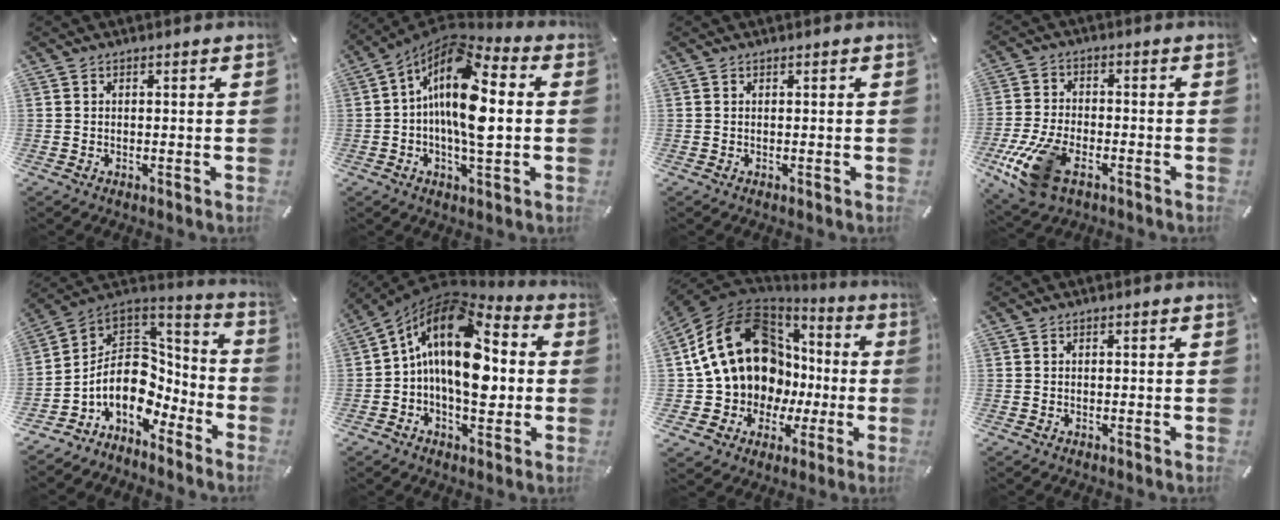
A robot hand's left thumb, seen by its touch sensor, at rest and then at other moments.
{"total": 16.9, "force": [1.4, 7.2, 15.2], "torque": [-0.295, -0.024, 0.020]}
{"total": 0.0}
{"total": 13.9, "force": [-6.3, 7.4, 9.9], "torque": [-0.216, 0.014, -0.109]}
{"total": 13.9, "force": [-2.6, 10.8, 8.4], "torque": [-0.169, -0.021, -0.047]}
{"total": 19.3, "force": [1.7, 11.3, 15.6], "torque": [-0.283, -0.018, 0.018]}
{"total": 22.7, "force": [5.6, 17.8, 13.0], "torque": [-0.277, -0.039, 0.133]}
{"total": 0.0}